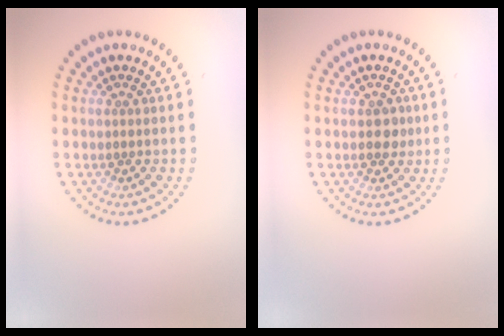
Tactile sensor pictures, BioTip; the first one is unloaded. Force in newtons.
{"total": 1.6, "press": 1.6, "slide": 0.3}